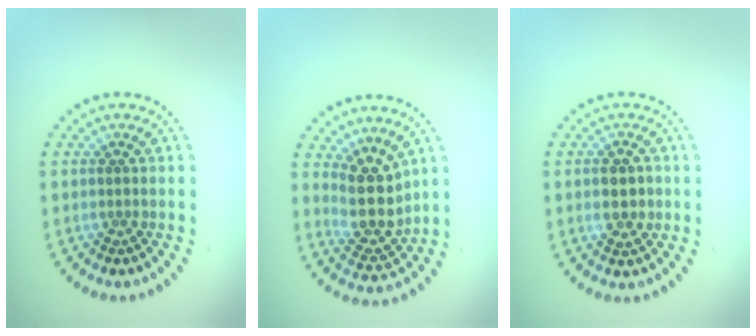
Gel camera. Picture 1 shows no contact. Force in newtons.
{"total": 4.3, "press": 3.6, "slide": 2.5}
{"total": 2.8, "press": 2.8, "slide": 0.2}